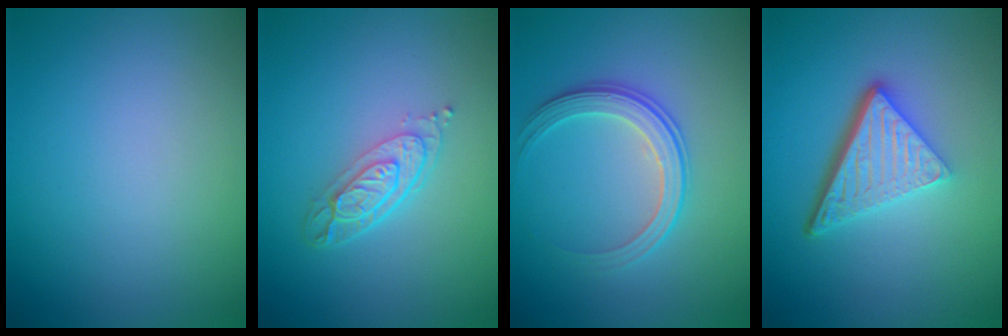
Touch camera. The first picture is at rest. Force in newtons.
{"total": 3.4, "press": 2.6, "slide": 2.2}
{"total": 3.0, "press": 2.8, "slide": 0.9}
{"total": 5.6, "press": 3.8, "slide": 4.2}